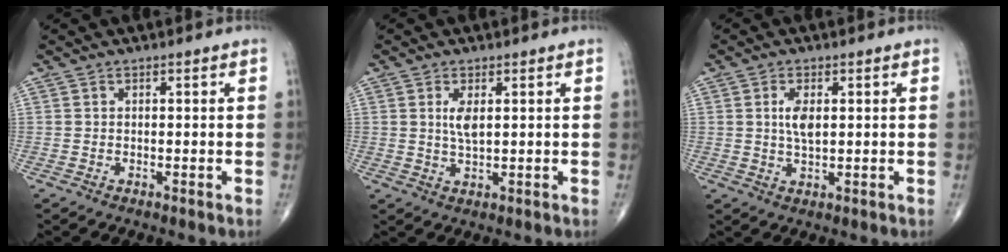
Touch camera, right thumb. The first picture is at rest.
{"total": 3.4, "force": [1.0, 1.2, 3.0], "torque": [-0.061, -0.009, 0.022]}
{"total": 4.0, "force": [0.8, 1.7, 3.5], "torque": [-0.067, -0.007, 0.016]}